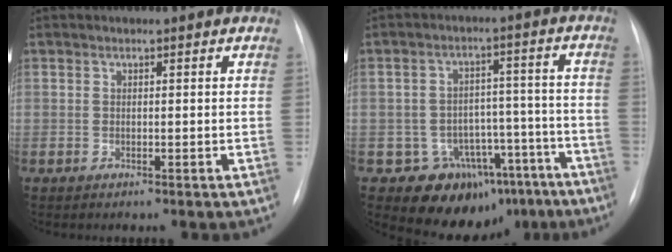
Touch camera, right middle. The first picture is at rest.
{"total": 13.2, "force": [-9.2, 9.3, 1.9], "torque": [0.009, 0.084, -0.109]}